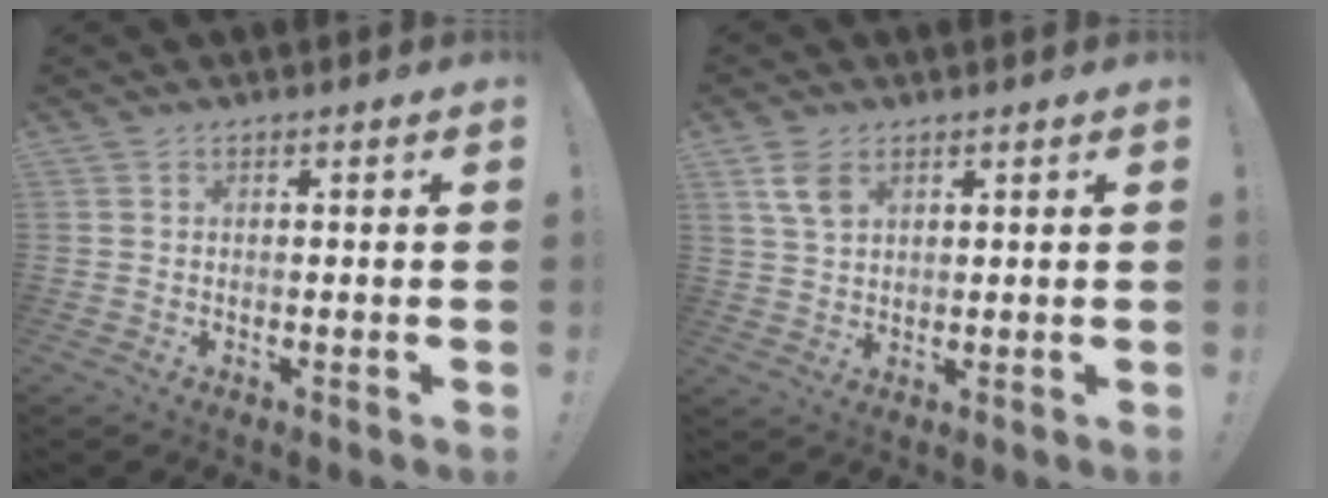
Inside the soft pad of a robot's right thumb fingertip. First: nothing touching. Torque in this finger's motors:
{"motor_torque": [-0.13, -0.10, -0.06, 0.22, 0.00]}